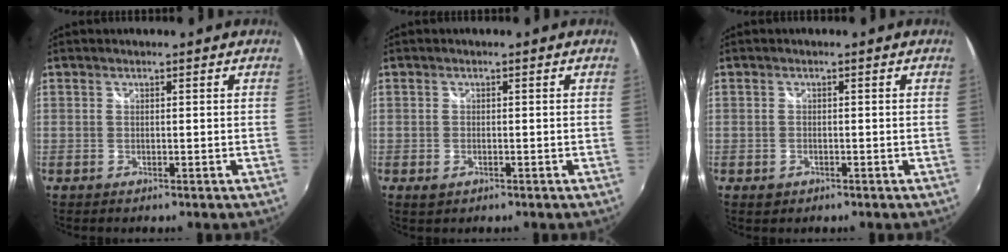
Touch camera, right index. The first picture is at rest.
{"total": 1.6, "force": [-0.6, 1.2, 0.9], "torque": [-0.017, -0.002, -0.009]}
{"total": 1.8, "force": [-0.8, 1.4, 0.7], "torque": [-0.015, 0.000, -0.009]}